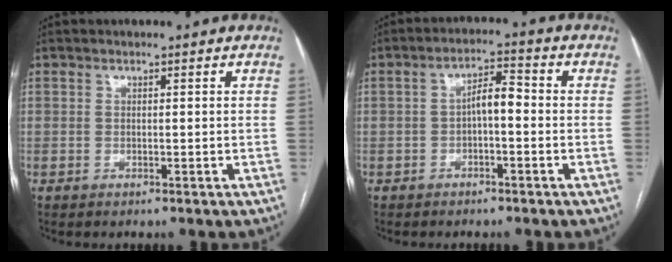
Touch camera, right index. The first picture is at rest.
{"total": 4.3, "force": [-0.5, 1.5, 4.0], "torque": [-0.068, 0.020, -0.009]}